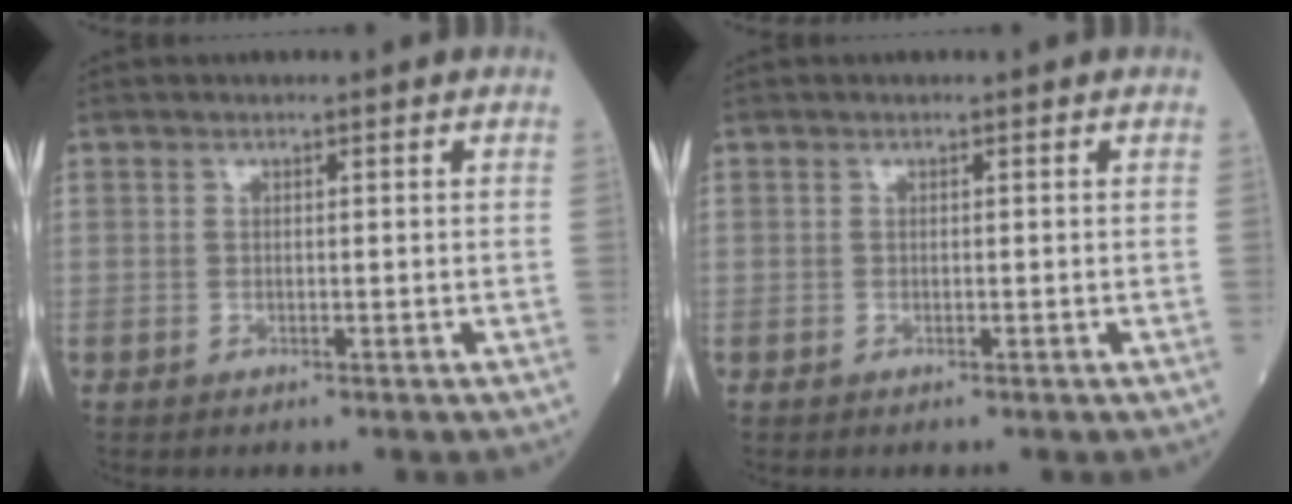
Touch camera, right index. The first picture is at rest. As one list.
[{"total": 0.0}]